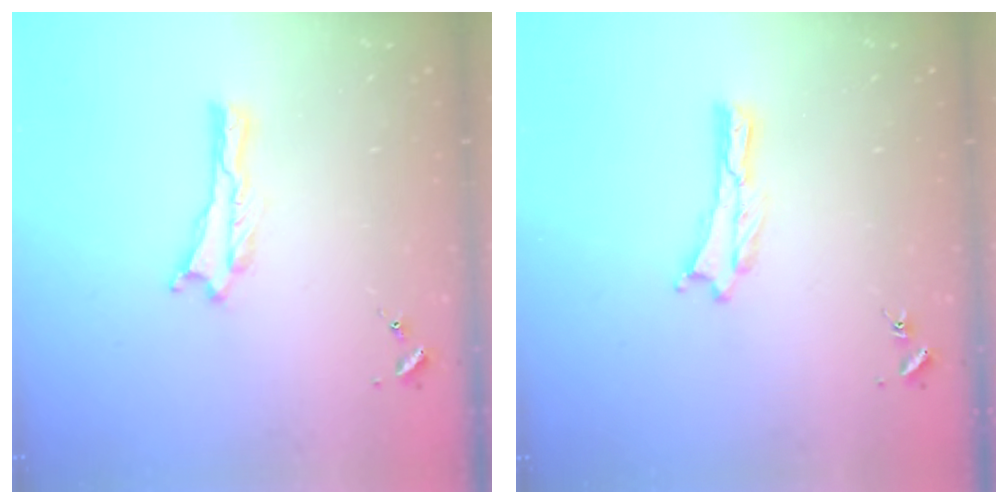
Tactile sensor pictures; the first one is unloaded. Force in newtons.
{"total": 0.0}